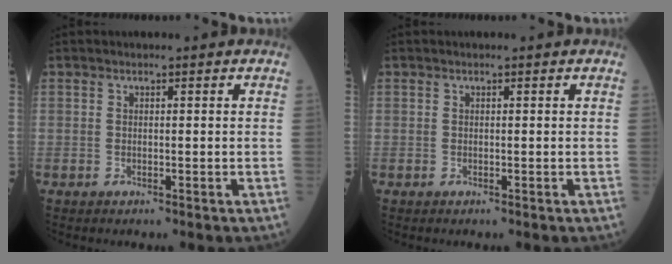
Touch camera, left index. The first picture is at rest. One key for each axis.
{"total": 0.0}